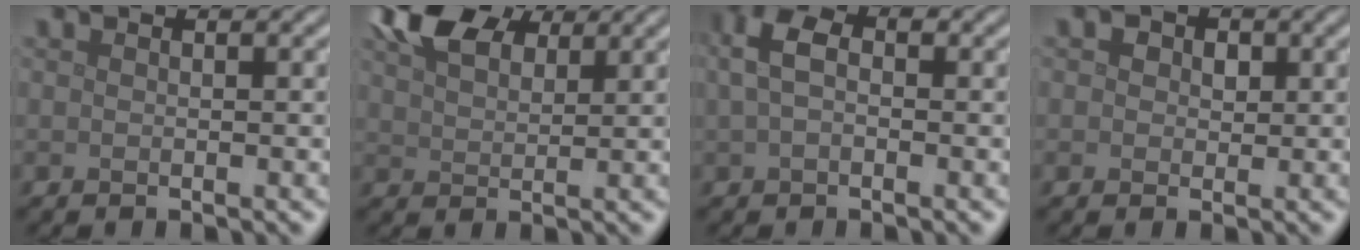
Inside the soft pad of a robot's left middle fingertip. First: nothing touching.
{"total": 7.8, "force": [5.0, 3.9, 4.6], "torque": [-0.101, 0.023, 0.084]}
{"total": 3.3, "force": [0.7, 2.3, 2.4], "torque": [-0.054, 0.009, 0.005]}
{"total": 2.2, "force": [0.8, 1.7, 1.0], "torque": [-0.011, 0.002, -0.004]}